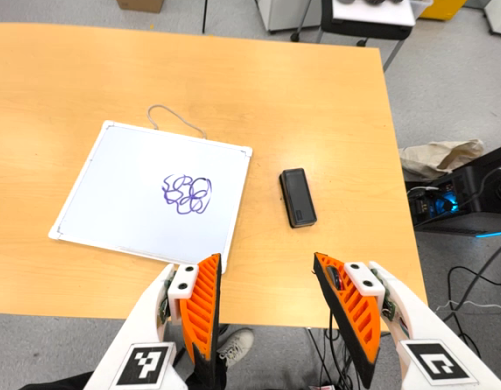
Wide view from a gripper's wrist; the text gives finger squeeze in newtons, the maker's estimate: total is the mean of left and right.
{"total": 0.0}